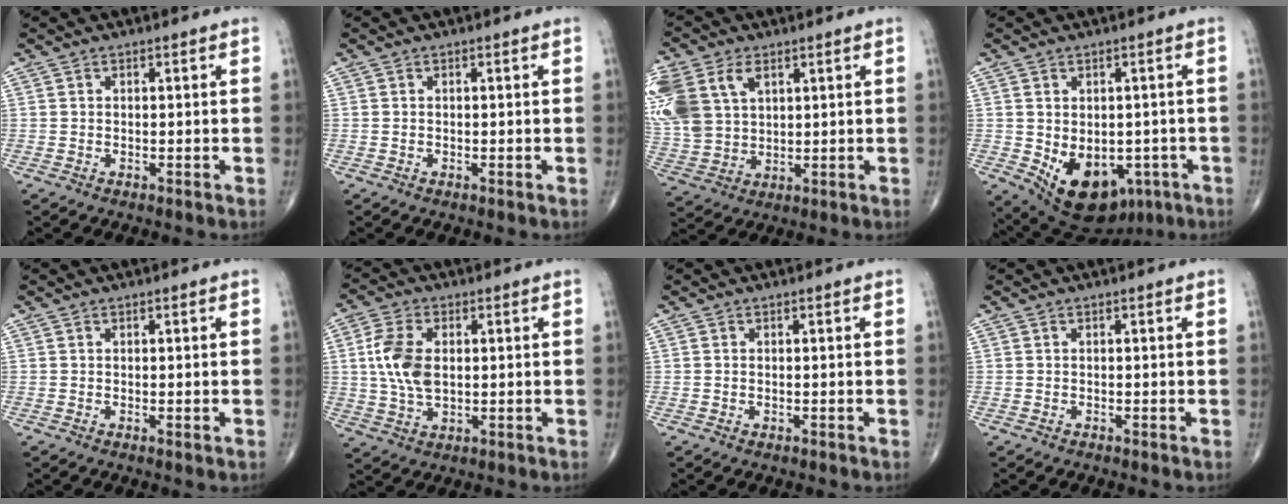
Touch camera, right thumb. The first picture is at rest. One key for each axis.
{"total": 0.0}
{"total": 19.1, "fx": 7.0, "fy": 13.4, "fz": 11.7, "tx": -0.296, "ty": 0.019, "tz": 0.146}
{"total": 14.0, "fx": -4.6, "fy": 9.4, "fz": 9.3, "tx": -0.120, "ty": 0.003, "tz": -0.044}
{"total": 0.5, "fx": 0.0, "fy": 0.1, "fz": 0.5, "tx": -0.015, "ty": -0.005, "tz": 0.001}
{"total": 9.3, "fx": 1.1, "fy": 5.5, "fz": 7.4, "tx": -0.154, "ty": -0.001, "tz": 0.025}
{"total": 0.0}
{"total": 0.0}